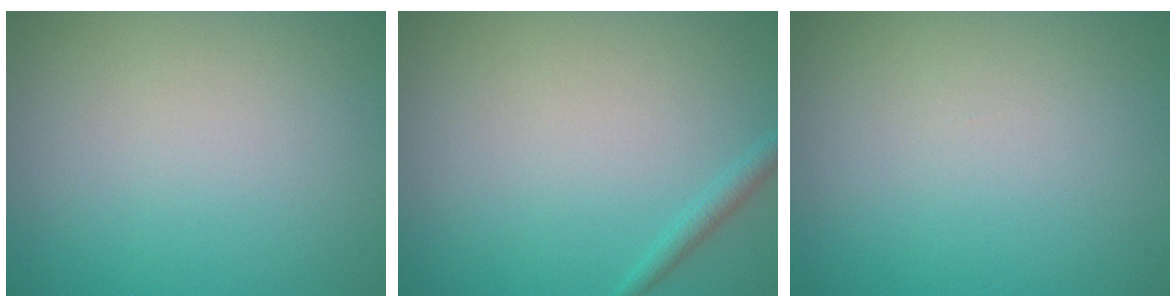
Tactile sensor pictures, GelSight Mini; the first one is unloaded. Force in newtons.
{"total": 1.1, "press": 1.1, "slide": 0.1}
{"total": 0.0}